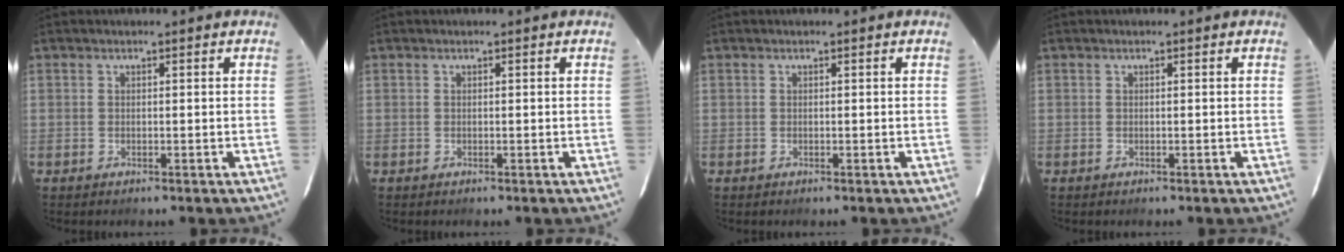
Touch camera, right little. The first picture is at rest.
{"total": 0.0}
{"total": 0.0}
{"total": 0.0}